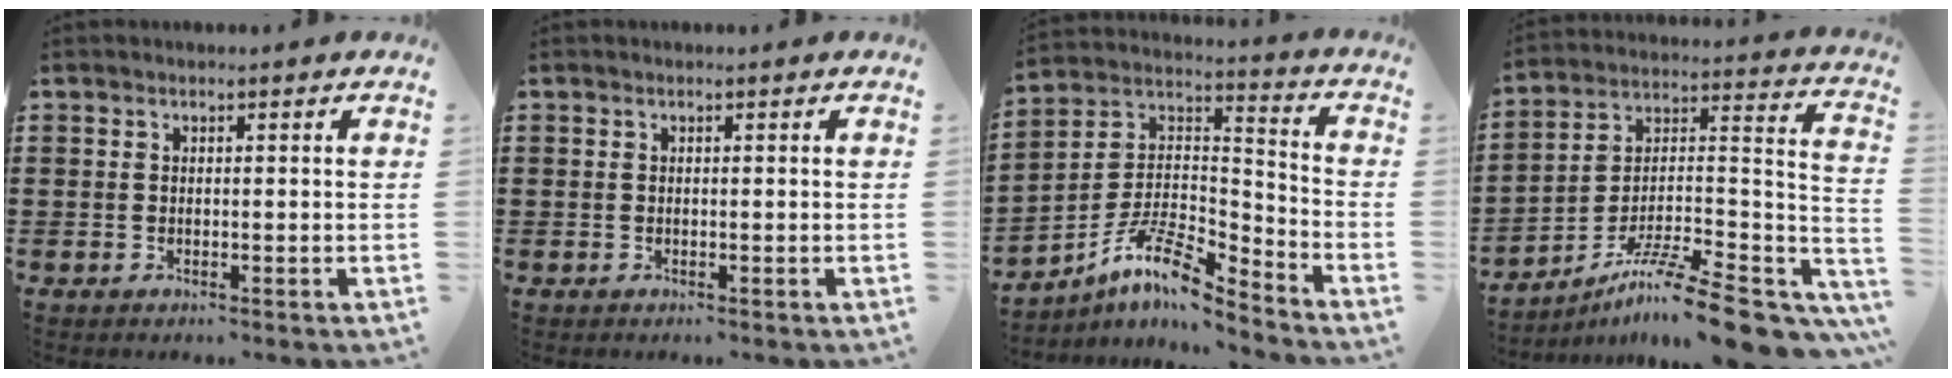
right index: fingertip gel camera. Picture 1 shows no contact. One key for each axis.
{"total": 0.0}
{"total": 9.8, "fx": -7.6, "fy": 2.3, "fz": 5.8, "tx": -0.128, "ty": 0.000, "tz": -0.155}
{"total": 13.6, "fx": -10.2, "fy": 2.2, "fz": 8.7, "tx": -0.136, "ty": 0.026, "tz": -0.181}